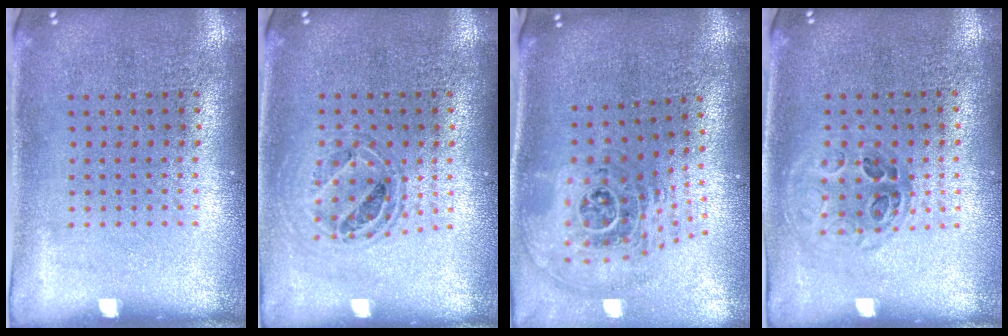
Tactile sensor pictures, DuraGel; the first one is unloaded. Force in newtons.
{"total": 0.8, "press": 0.8, "slide": 0.0}
{"total": 2.0, "press": 1.5, "slide": 1.3}
{"total": 1.0, "press": 1.0, "slide": 0.4}